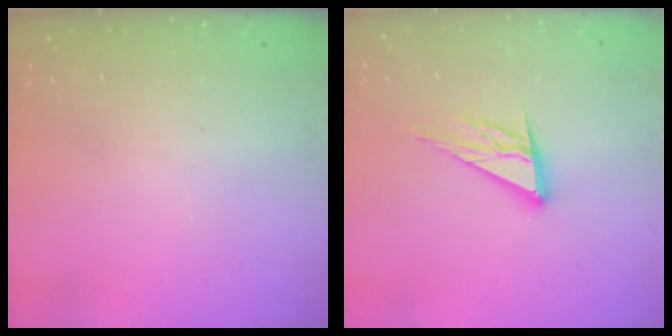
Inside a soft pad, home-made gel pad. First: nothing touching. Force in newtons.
{"total": 10.9, "press": 10.9, "slide": 1.0}